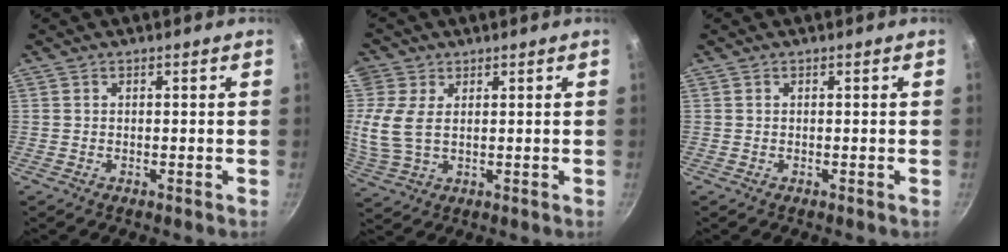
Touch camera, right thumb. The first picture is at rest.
{"total": 8.6, "force": [1.5, 5.8, 6.2], "torque": [-0.134, -0.005, 0.031]}
{"total": 0.0}